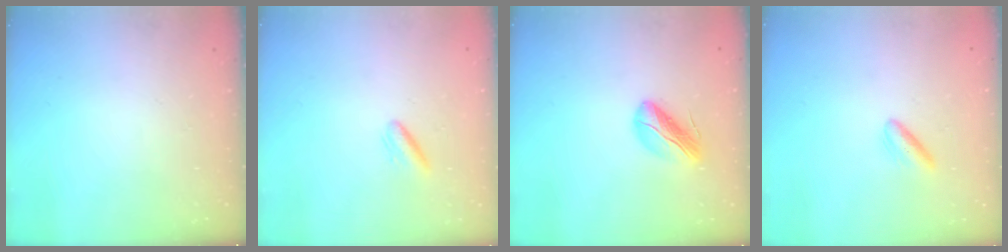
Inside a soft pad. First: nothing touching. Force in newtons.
{"total": 3.0, "press": 2.8, "slide": 1.0}
{"total": 8.0, "press": 7.8, "slide": 2.0}
{"total": 3.8, "press": 3.5, "slide": 1.5}